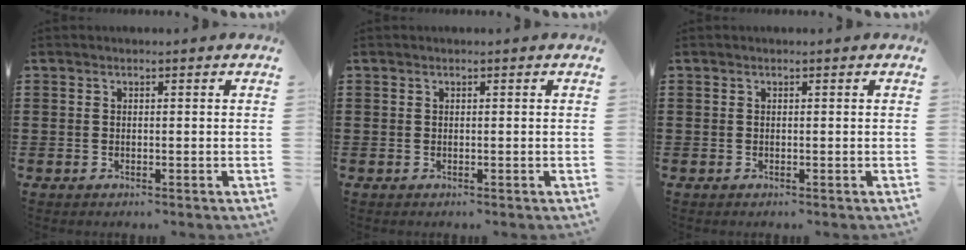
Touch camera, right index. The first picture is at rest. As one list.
[{"total": 0.0}, {"total": 0.0}]